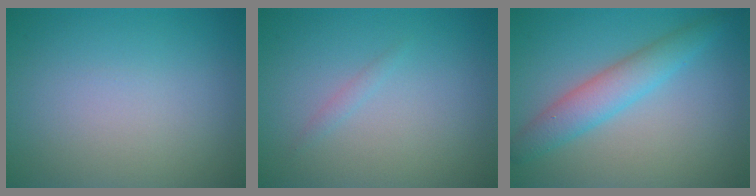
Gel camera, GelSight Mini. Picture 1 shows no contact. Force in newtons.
{"total": 0.6, "press": 0.6, "slide": 0.0}
{"total": 3.7, "press": 3.7, "slide": 0.1}